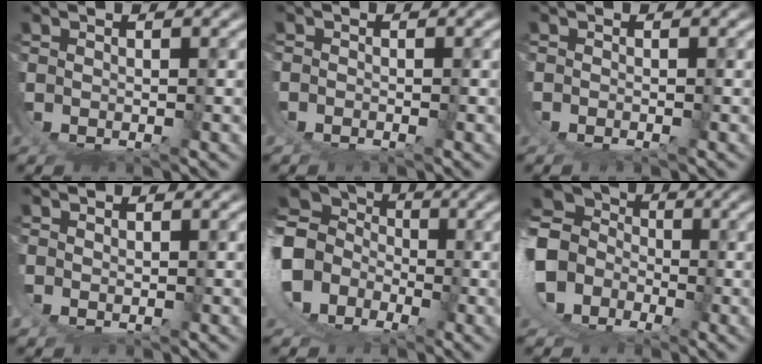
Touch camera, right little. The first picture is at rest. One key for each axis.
{"total": 0.8, "fx": -0.5, "fy": -0.7, "fz": 0.1, "tx": 0.000, "ty": -0.003, "tz": -0.009}
{"total": 1.0, "fx": -0.5, "fy": -0.9, "fz": 0.0, "tx": 0.008, "ty": 0.000, "tz": -0.009}
{"total": 0.9, "fx": 0.7, "fy": 0.1, "fz": 0.5, "tx": -0.020, "ty": -0.005, "tz": 0.019}
{"total": 10.9, "fx": 0.7, "fy": 9.4, "fz": 5.5, "tx": -0.135, "ty": -0.011, "tz": -0.003}
{"total": 12.4, "fx": 0.9, "fy": 10.9, "fz": 5.9, "tx": -0.157, "ty": -0.015, "tz": -0.003}